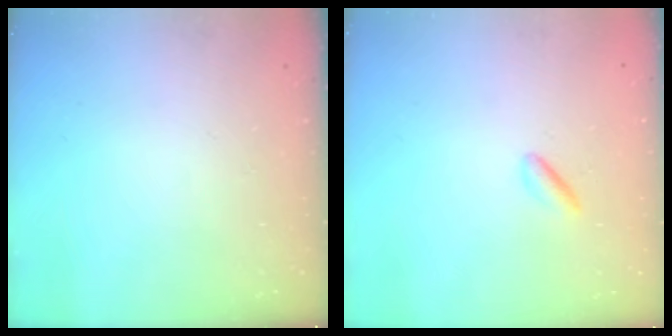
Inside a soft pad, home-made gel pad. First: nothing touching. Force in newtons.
{"total": 1.9, "press": 1.7, "slide": 0.8}